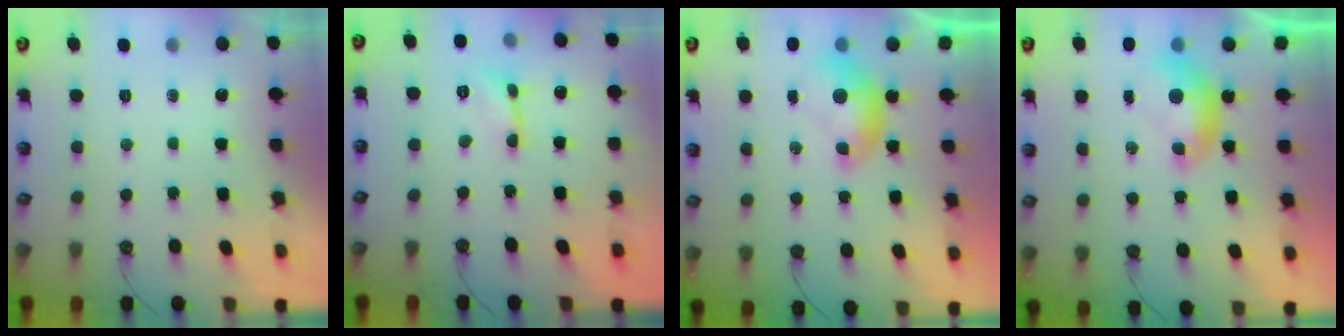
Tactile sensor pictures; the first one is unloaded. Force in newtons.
{"total": 0.5, "press": 0.5, "slide": 0.1}
{"total": 0.0}
{"total": 0.0}